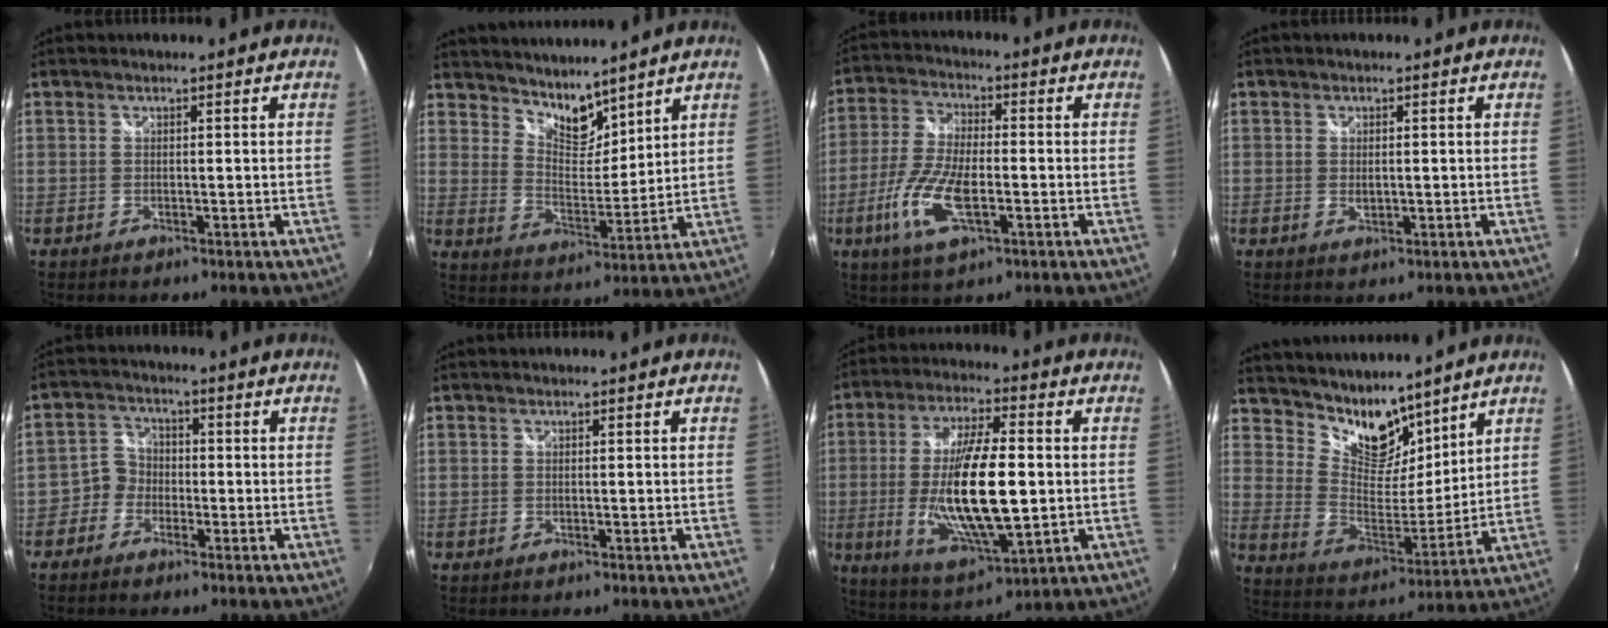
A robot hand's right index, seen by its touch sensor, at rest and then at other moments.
{"total": 7.9, "force": [6.9, 2.8, 2.6], "torque": [-0.031, -0.002, 0.125]}
{"total": 11.6, "force": [-3.9, 4.1, 10.1], "torque": [-0.219, -0.007, -0.078]}
{"total": 1.7, "force": [0.0, 1.1, 1.3], "torque": [-0.023, -0.002, 0.003]}
{"total": 4.1, "force": [-2.2, 3.4, 0.2], "torque": [-0.004, 0.018, -0.051]}
{"total": 0.0}
{"total": 18.2, "force": [-1.3, 5.5, 17.3], "torque": [-0.330, -0.014, -0.013]}
{"total": 12.3, "force": [10.0, 5.7, 4.4], "torque": [-0.083, -0.004, 0.186]}